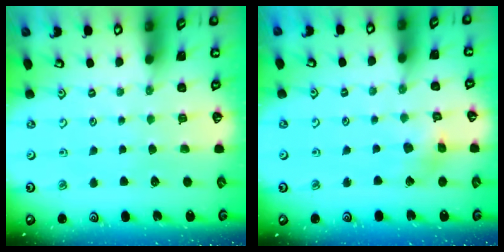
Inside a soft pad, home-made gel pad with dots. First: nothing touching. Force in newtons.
{"total": 6.1, "press": 6.1, "slide": 0.5}